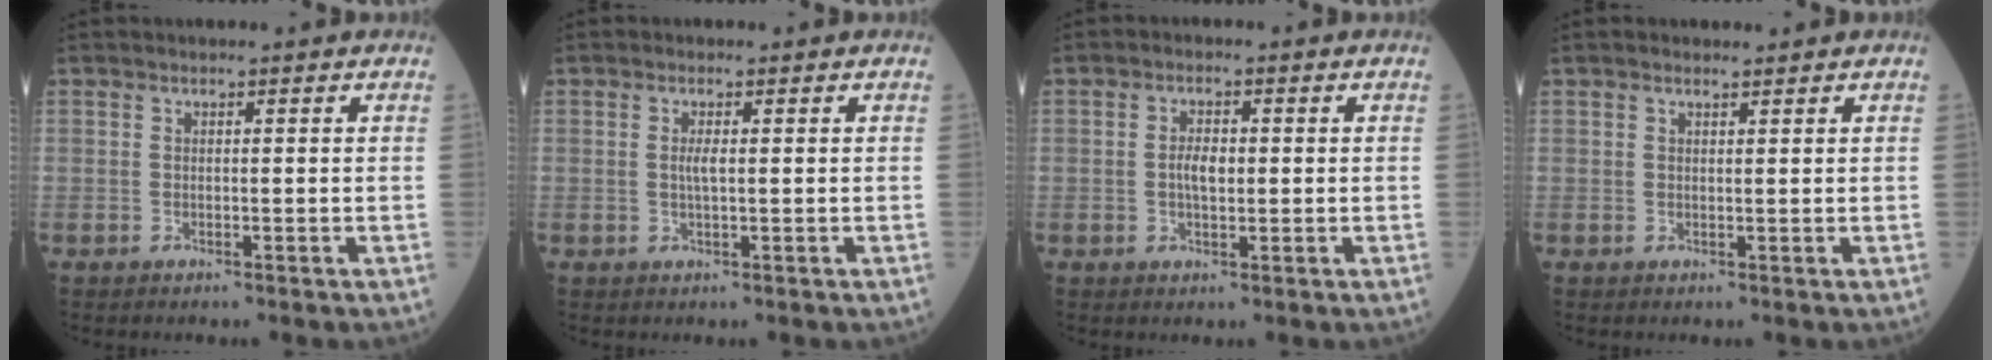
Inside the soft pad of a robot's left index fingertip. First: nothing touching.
{"total": 1.5, "force": [0.2, 0.2, 1.5], "torque": [-0.034, 0.000, 0.004]}
{"total": 3.0, "force": [0.0, 1.3, 2.7], "torque": [-0.054, 0.005, -0.001]}
{"total": 1.0, "force": [0.9, 0.2, 0.4], "torque": [-0.013, 0.005, 0.016]}